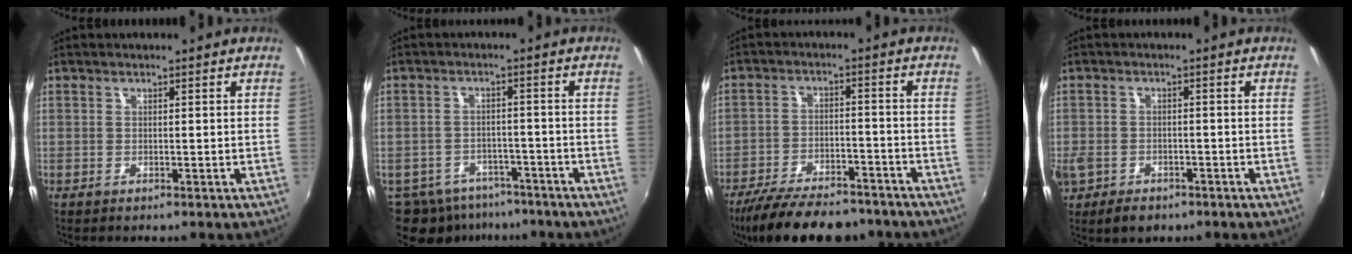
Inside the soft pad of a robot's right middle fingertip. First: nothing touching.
{"total": 14.0, "force": [-10.0, 8.3, 5.4], "torque": [-0.143, -0.014, -0.138]}
{"total": 17.2, "force": [-14.1, 5.9, 7.8], "torque": [-0.162, -0.015, -0.210]}
{"total": 8.1, "force": [-4.1, 5.8, 3.9], "torque": [-0.107, -0.014, -0.067]}